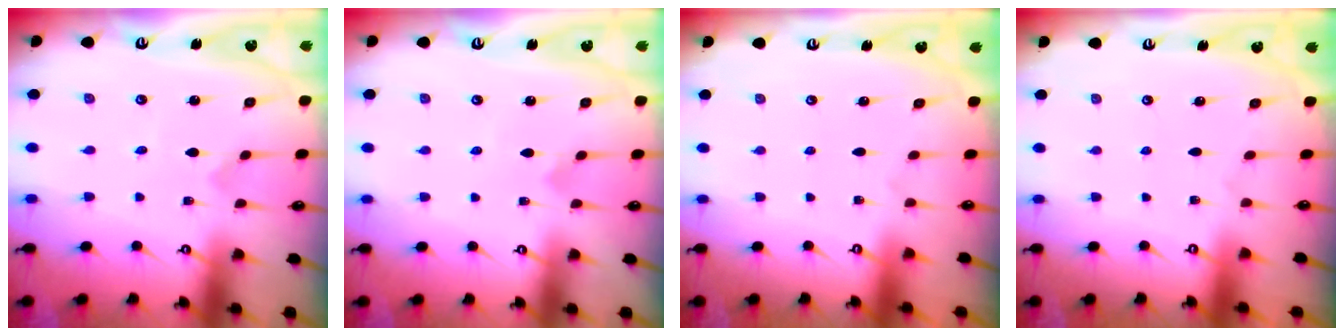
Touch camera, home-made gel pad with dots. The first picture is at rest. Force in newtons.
{"total": 1.8, "press": 1.8, "slide": 0.1}
{"total": 0.0}
{"total": 0.0}